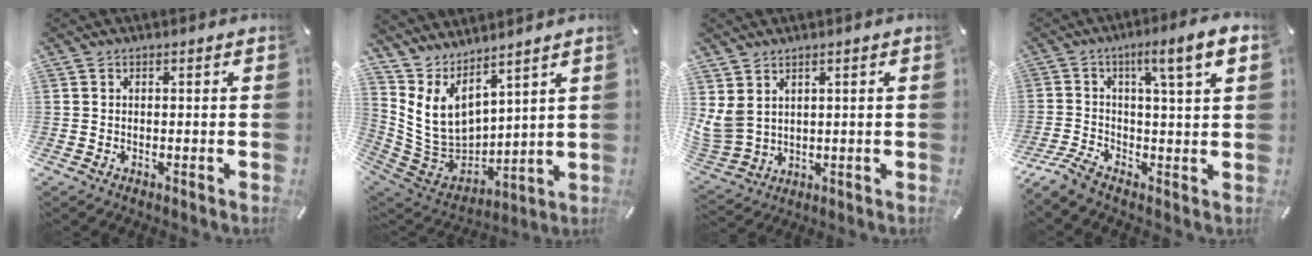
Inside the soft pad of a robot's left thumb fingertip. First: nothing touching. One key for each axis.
{"total": 9.4, "fx": 5.7, "fy": 6.5, "fz": 3.6, "tx": -0.092, "ty": -0.058, "tz": 0.121}
{"total": 6.3, "fx": 2.7, "fy": 5.1, "fz": 2.4, "tx": -0.075, "ty": -0.014, "tz": 0.052}
{"total": 8.9, "fx": 1.1, "fy": 1.4, "fz": 8.7, "tx": -0.150, "ty": -0.011, "tz": 0.011}